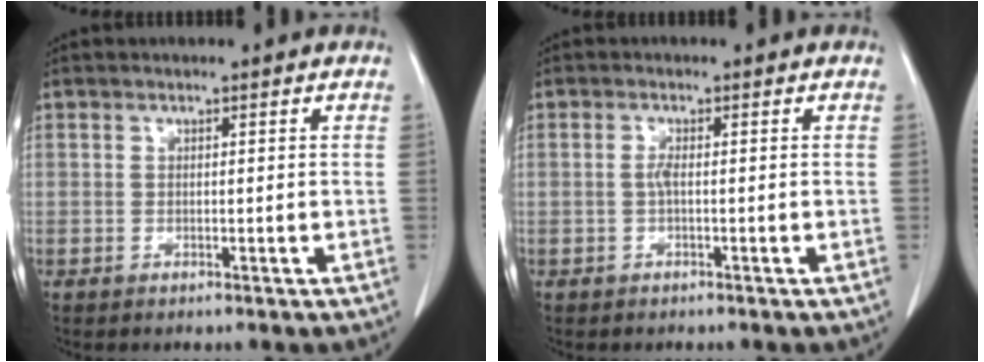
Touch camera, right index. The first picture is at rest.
{"total": 1.1, "force": [-0.1, 0.1, 1.1], "torque": [-0.020, 0.002, -0.003]}